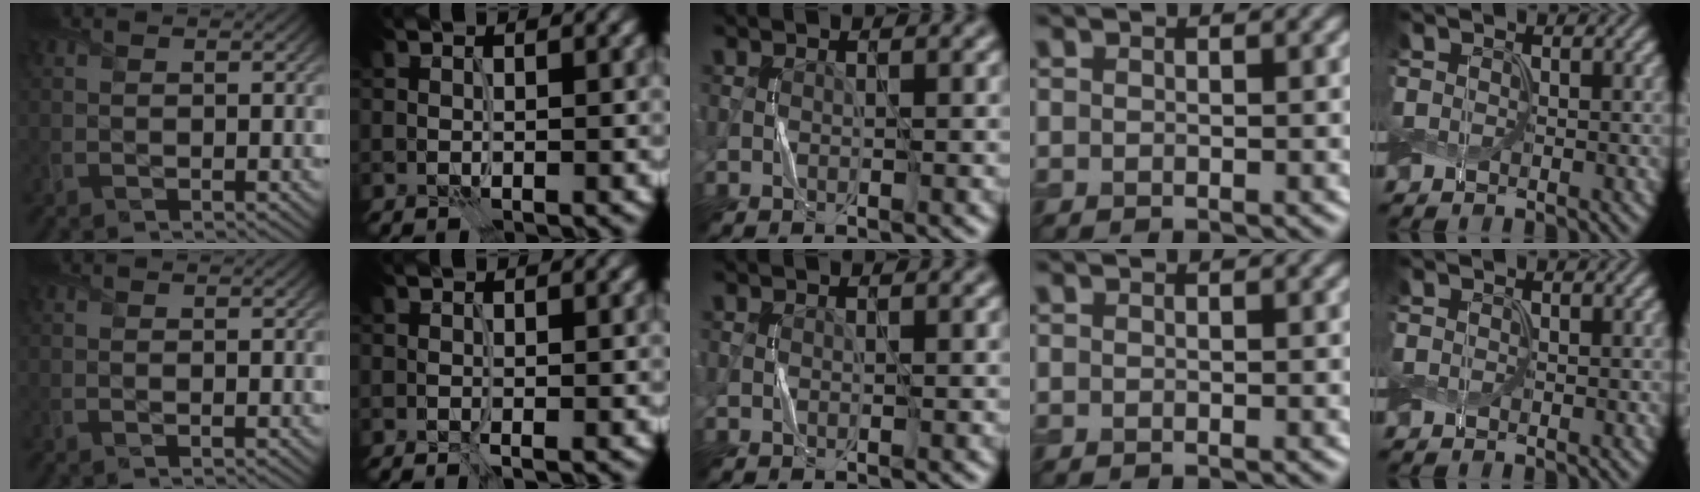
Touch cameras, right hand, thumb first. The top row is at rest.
{}